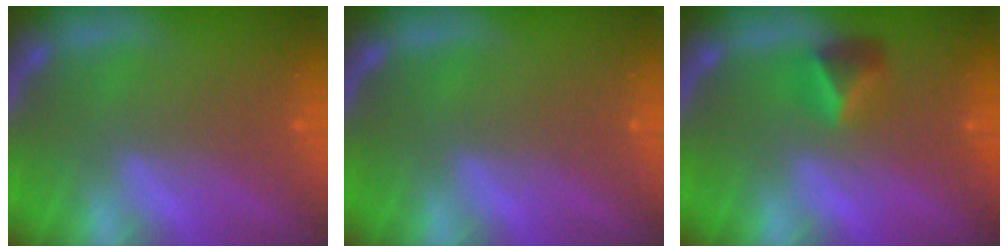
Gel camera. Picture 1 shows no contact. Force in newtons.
{"total": 0.0}
{"total": 2.4}